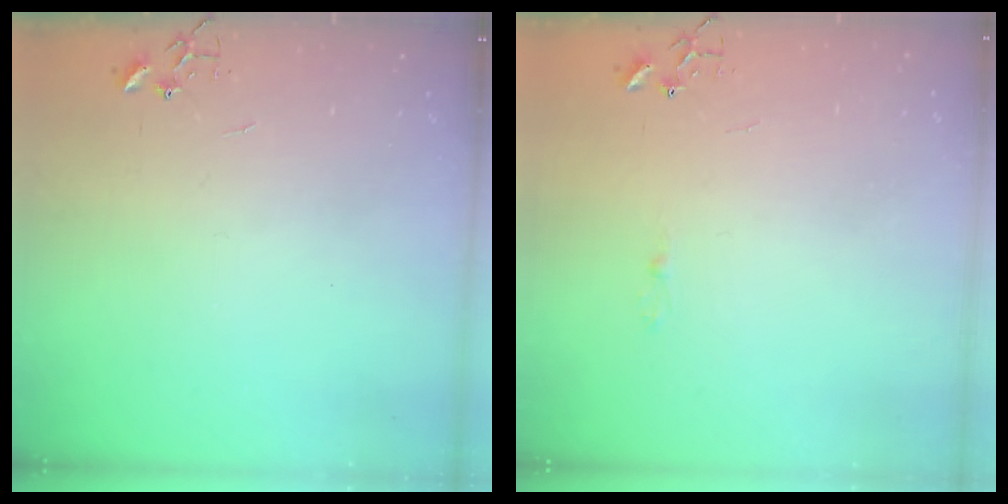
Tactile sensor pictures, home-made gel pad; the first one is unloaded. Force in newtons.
{"total": 2.5, "press": 2.5, "slide": 0.3}